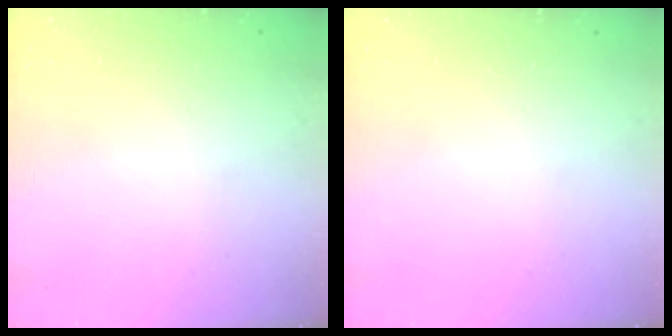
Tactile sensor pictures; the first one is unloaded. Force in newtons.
{"total": 0.0}